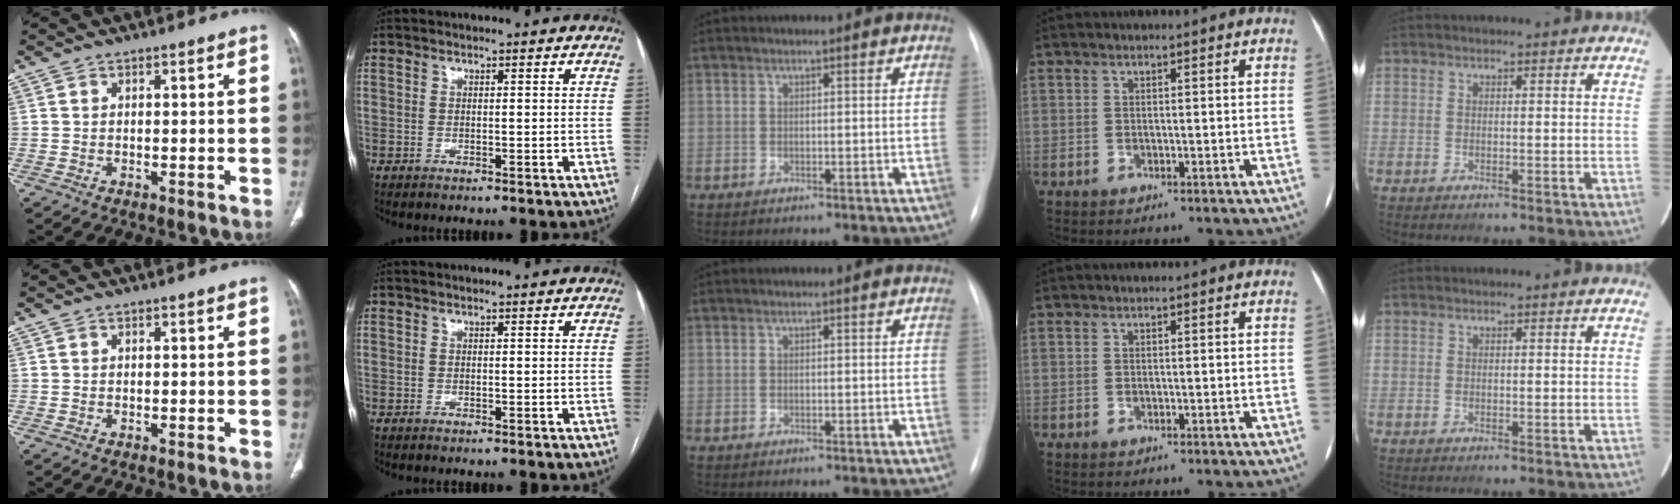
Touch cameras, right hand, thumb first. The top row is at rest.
{}